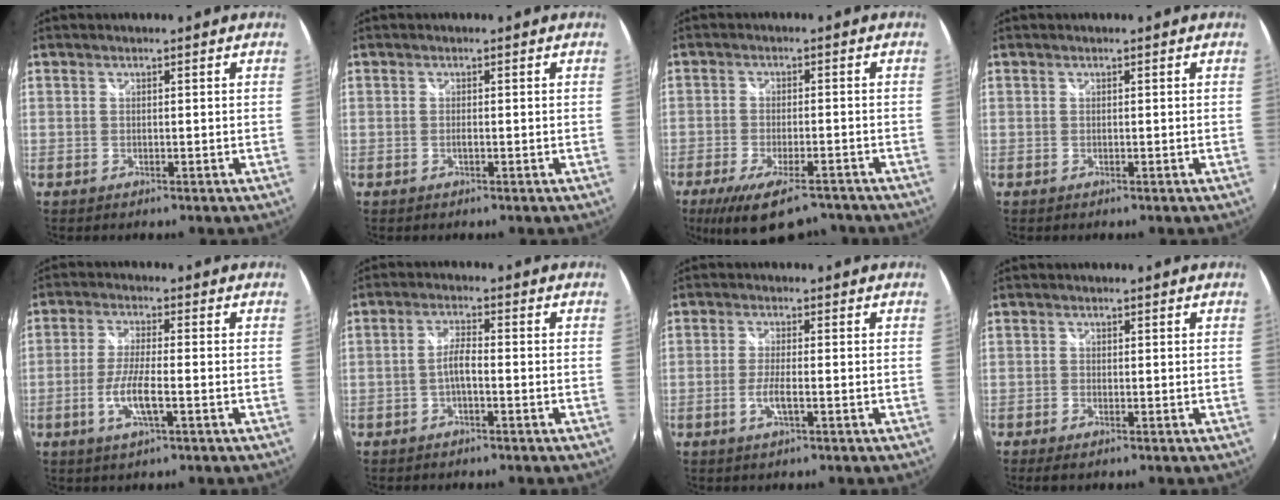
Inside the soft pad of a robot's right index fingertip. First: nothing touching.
{"total": 0.5, "force": [-0.2, 0.1, 0.5], "torque": [-0.009, -0.001, -0.004]}
{"total": 12.7, "force": [-9.3, 4.6, 7.4], "torque": [-0.157, -0.032, -0.151]}
{"total": 0.0}
{"total": 6.5, "force": [-2.2, 1.1, 6.0], "torque": [-0.125, -0.007, -0.043]}
{"total": 3.0, "force": [-1.3, 0.6, 2.6], "torque": [-0.057, 0.008, -0.026]}
{"total": 3.4, "force": [-1.3, 0.5, 3.1], "torque": [-0.067, -0.006, -0.025]}
{"total": 1.2, "force": [-0.9, 0.4, 0.7], "torque": [-0.016, -0.004, -0.019]}